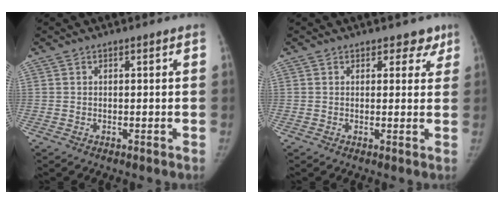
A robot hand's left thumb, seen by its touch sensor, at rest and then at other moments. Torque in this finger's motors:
{"motor_torque": [-0.21, -0.09, 0.20, 0.21, -0.03]}